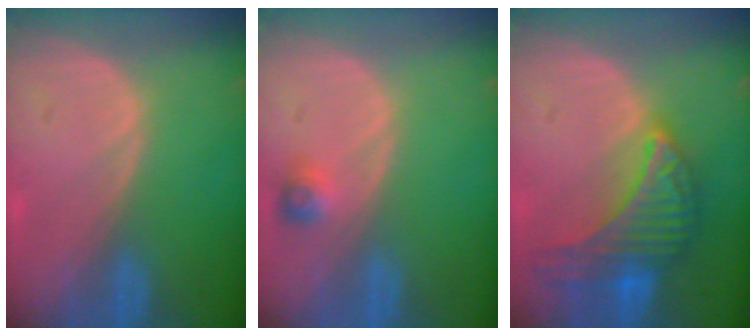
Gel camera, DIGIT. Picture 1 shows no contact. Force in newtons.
{"total": 2.5, "press": 2.3, "slide": 1.0}
{"total": 9.6, "press": 9.5, "slide": 0.6}